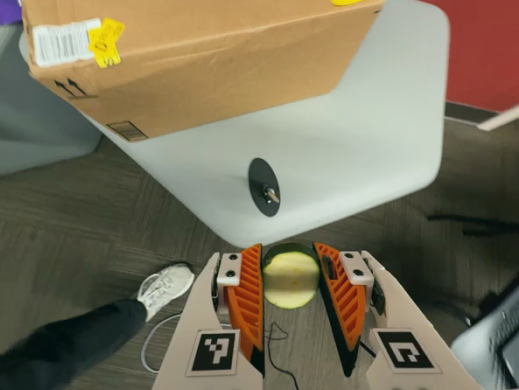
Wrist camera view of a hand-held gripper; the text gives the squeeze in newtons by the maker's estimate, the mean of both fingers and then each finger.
{"total": 12.0, "left": 12.0, "right": 11.9}